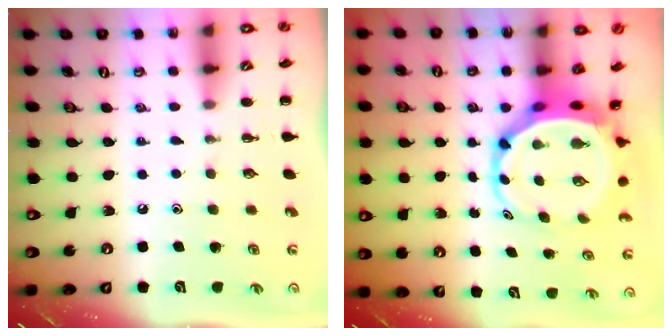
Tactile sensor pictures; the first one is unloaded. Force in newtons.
{"total": 7.2, "press": 6.8, "slide": 2.2}